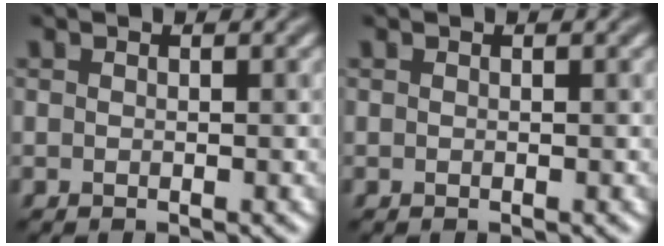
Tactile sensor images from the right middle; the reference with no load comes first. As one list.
[{"total": 0.0}]